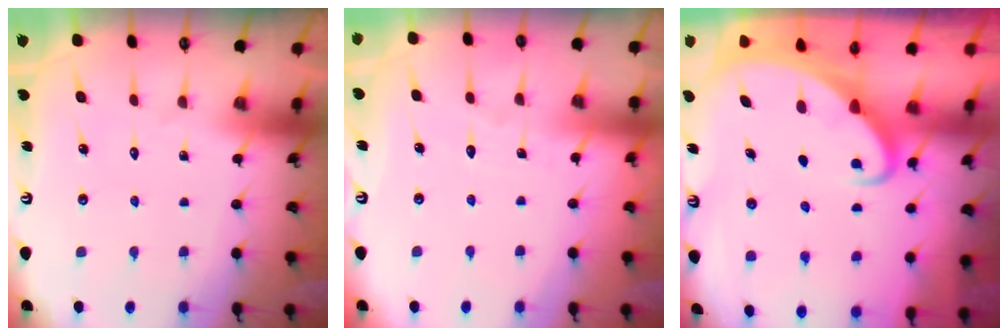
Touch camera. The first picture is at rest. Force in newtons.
{"total": 2.6, "press": 2.6, "slide": 0.3}
{"total": 2.7, "press": 2.7, "slide": 0.2}